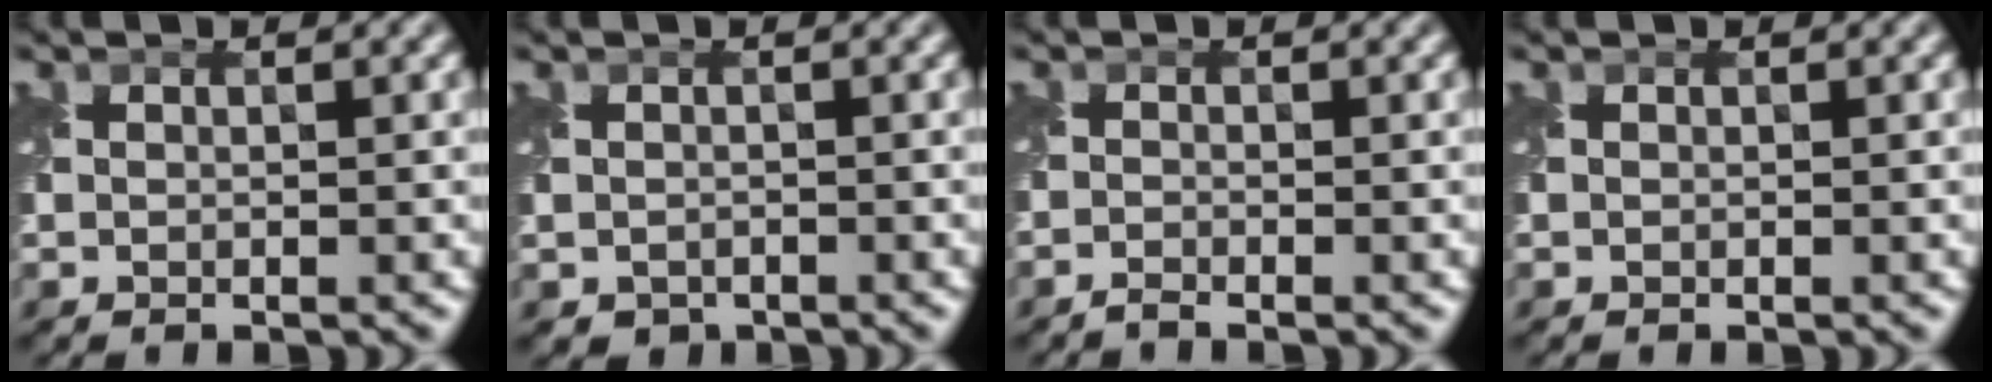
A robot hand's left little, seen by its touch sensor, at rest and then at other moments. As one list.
[{"total": 1.2, "force": [-0.7, 1.0, 0.3], "torque": [-0.007, -0.012, -0.012]}, {"total": 0.9, "force": [-0.8, 0.0, 0.3], "torque": [-0.005, -0.005, -0.023]}, {"total": 0.0}]